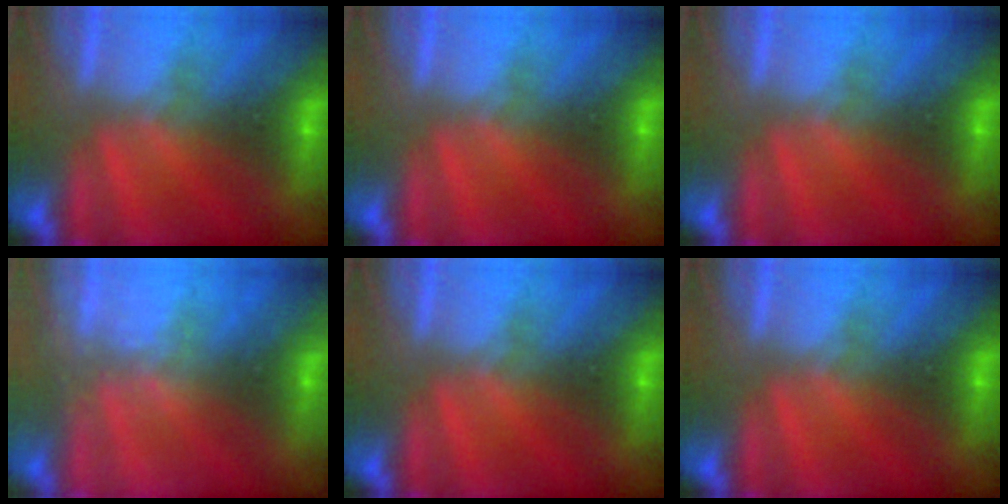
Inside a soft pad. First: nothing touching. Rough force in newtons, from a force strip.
{"total": 0.0}
{"total": 0.0}
{"total": 2.2}
{"total": 0.0}
{"total": 0.0}